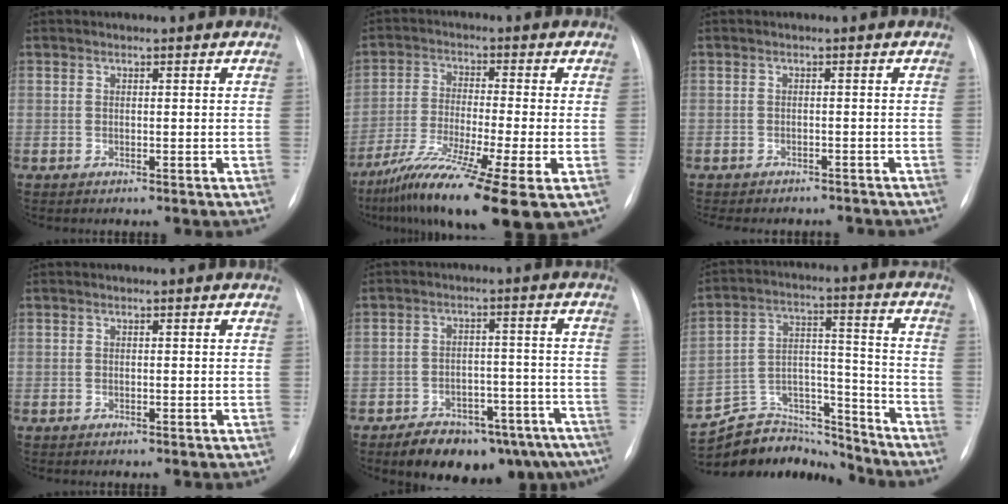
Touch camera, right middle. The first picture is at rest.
{"total": 15.0, "force": [-8.2, 0.8, 12.5], "torque": [-0.219, -0.038, -0.143]}
{"total": 9.3, "force": [-8.1, 3.8, 2.7], "torque": [-0.048, 0.003, -0.094]}
{"total": 0.0}
{"total": 16.3, "force": [-12.5, 7.2, 7.8], "torque": [-0.062, 0.033, -0.160]}
{"total": 15.7, "force": [-15.2, 3.8, 1.1], "torque": [-0.011, 0.060, -0.246]}